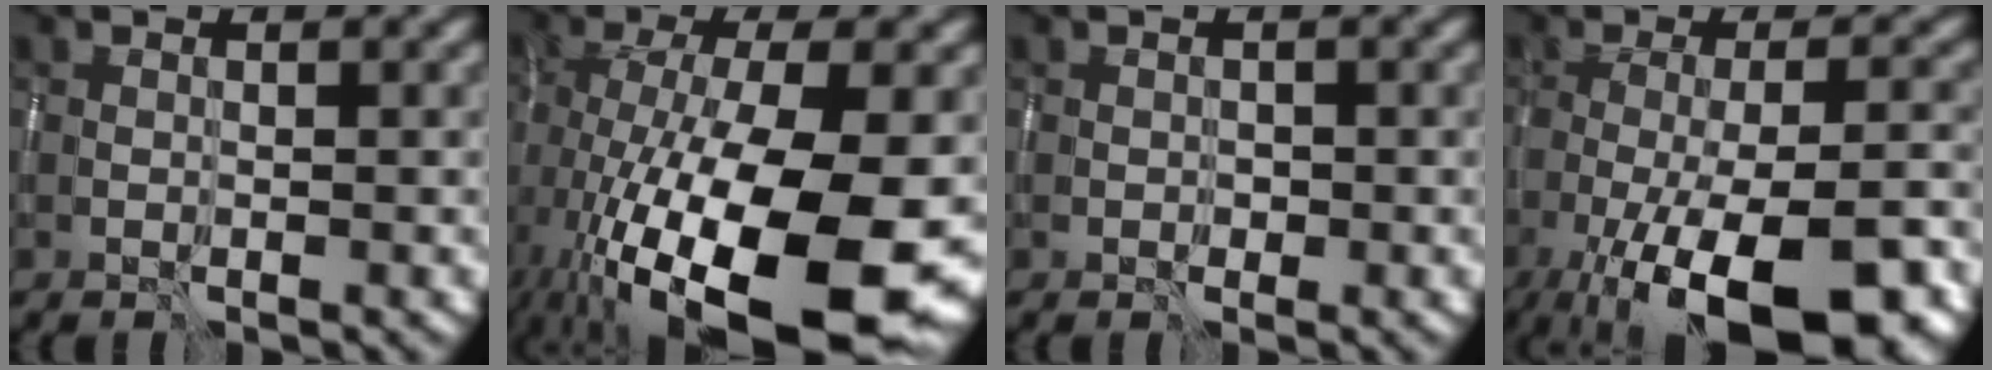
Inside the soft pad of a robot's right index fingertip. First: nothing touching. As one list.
[{"total": 17.5, "force": [-6.4, 6.4, 15.0], "torque": [-0.254, -0.029, -0.089]}, {"total": 0.6, "force": [-0.2, 0.5, 0.0], "torque": [0.002, -0.003, 0.000]}, {"total": 12.6, "force": [-6.4, 3.9, 10.1], "torque": [-0.164, -0.020, -0.097]}]